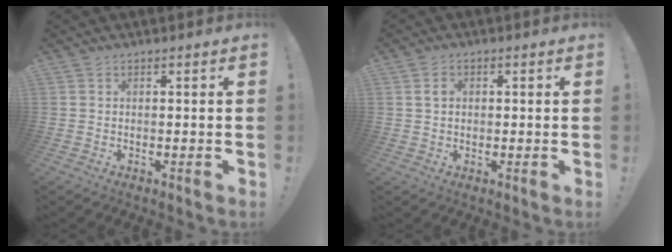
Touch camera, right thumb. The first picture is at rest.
{"total": 2.9, "force": [0.6, 2.2, 1.8], "torque": [-0.036, 0.008, 0.009]}